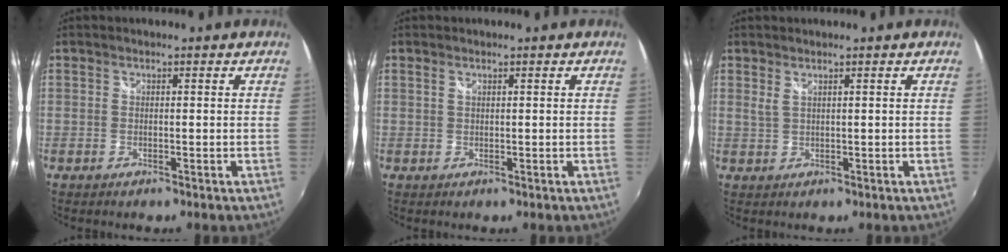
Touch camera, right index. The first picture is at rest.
{"total": 0.6, "force": [0.4, 0.2, 0.4], "torque": [-0.007, 0.001, 0.006]}
{"total": 1.0, "force": [0.7, 0.0, 0.7], "torque": [-0.014, 0.001, 0.014]}